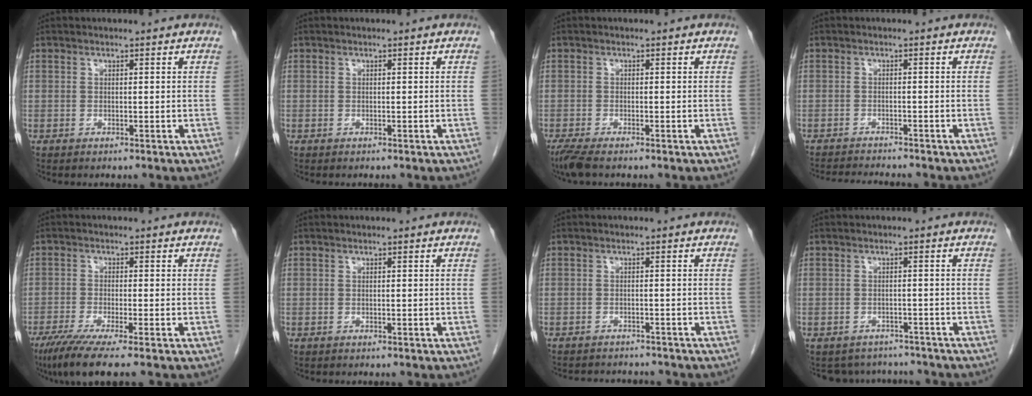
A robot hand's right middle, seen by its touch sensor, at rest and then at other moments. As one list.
[{"total": 0.0}, {"total": 3.1, "force": [-2.4, 0.4, 1.9], "torque": [-0.041, -0.011, -0.046]}, {"total": 6.8, "force": [-6.5, 0.2, 2.1], "torque": [-0.031, -0.013, -0.099]}, {"total": 7.2, "force": [-5.2, -0.2, 5.0], "torque": [-0.080, -0.019, -0.089]}, {"total": 0.0}, {"total": 7.2, "force": [-6.7, 1.9, 1.5], "torque": [-0.026, -0.001, -0.084]}, {"total": 6.4, "force": [-6.0, 2.3, 0.0], "torque": [0.002, 0.013, -0.072]}]